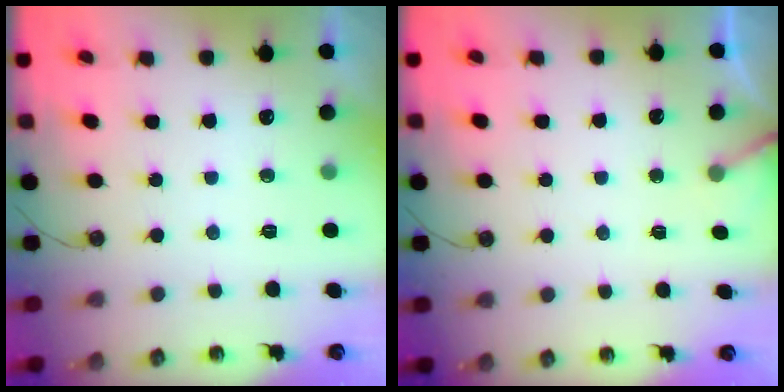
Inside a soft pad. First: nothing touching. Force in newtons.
{"total": 3.3, "press": 3.3, "slide": 0.3}